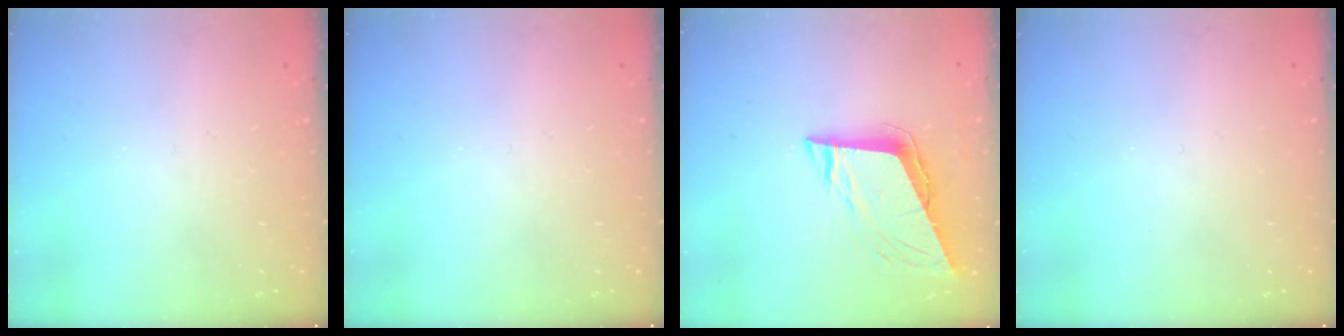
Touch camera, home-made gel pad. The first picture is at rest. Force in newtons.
{"total": 0.0}
{"total": 8.6, "press": 8.4, "slide": 1.9}
{"total": 0.0}